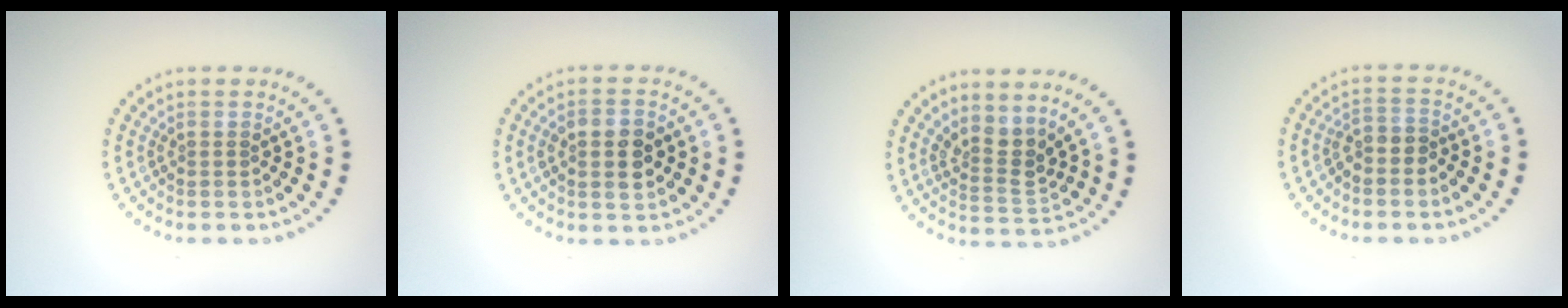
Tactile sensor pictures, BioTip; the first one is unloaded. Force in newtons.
{"total": 3.8, "press": 3.7, "slide": 0.3}
{"total": 2.7, "press": 2.0, "slide": 1.9}
{"total": 1.8, "press": 1.6, "slide": 0.9}